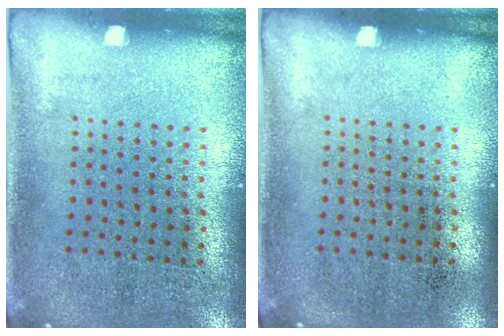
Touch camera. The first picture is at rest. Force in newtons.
{"total": 0.0}